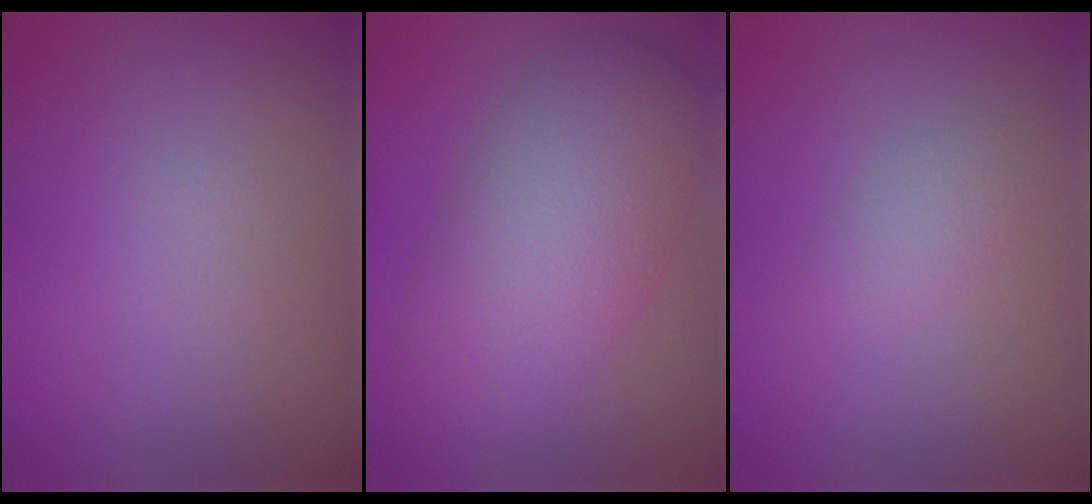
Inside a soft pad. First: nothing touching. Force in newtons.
{"total": 8.4, "press": 8.4, "slide": 0.1}
{"total": 1.8, "press": 1.8, "slide": 0.0}